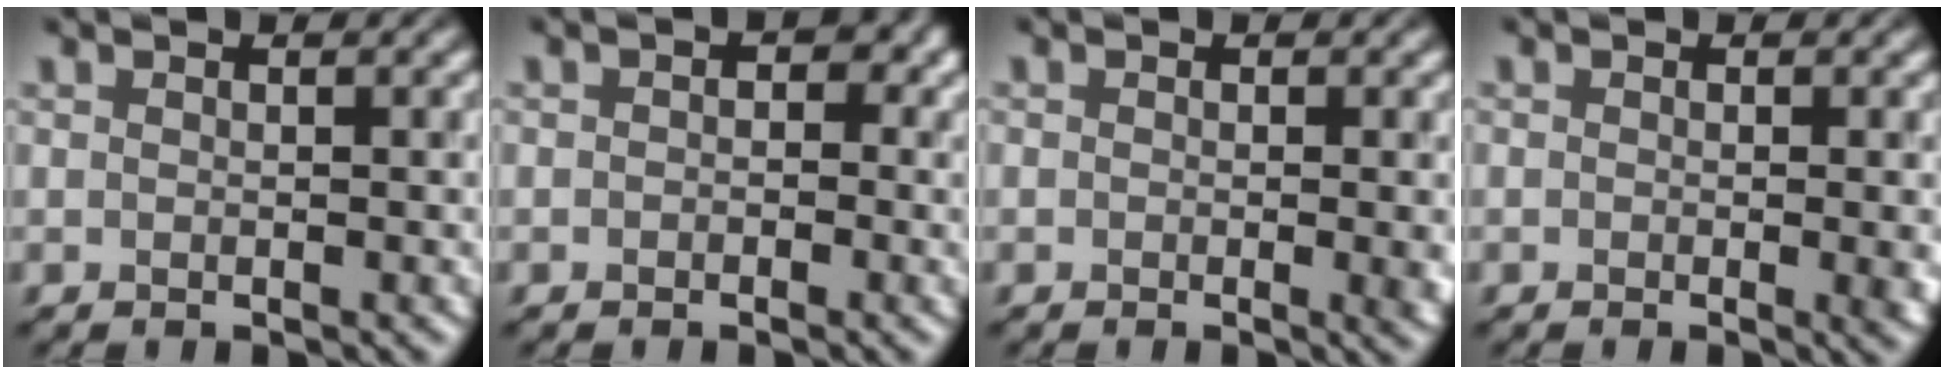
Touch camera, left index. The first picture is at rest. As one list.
[{"total": 1.7, "force": [0.0, 1.4, 1.1], "torque": [-0.007, -0.002, -0.006]}, {"total": 2.0, "force": [-0.3, 0.6, 1.9], "torque": [-0.022, -0.007, -0.002]}, {"total": 2.4, "force": [-0.3, 0.8, 2.3], "torque": [-0.023, -0.006, -0.002]}]